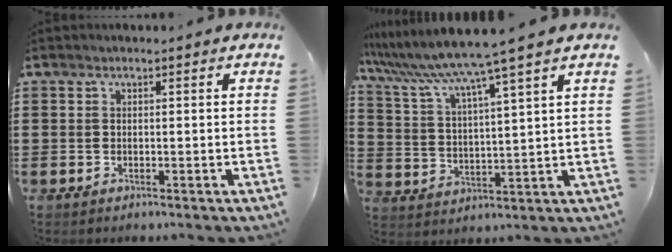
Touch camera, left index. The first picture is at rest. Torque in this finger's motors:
{"motor_torque": [2.14, 0.00, 0.48, 0.21]}